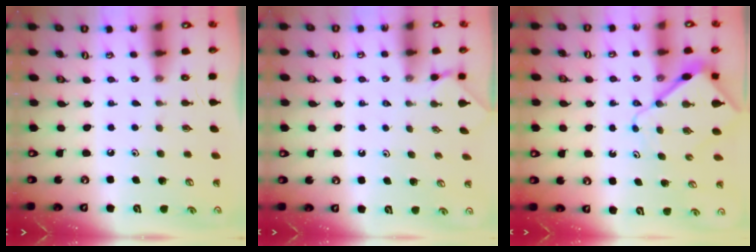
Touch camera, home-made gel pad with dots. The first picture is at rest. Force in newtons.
{"total": 0.9, "press": 0.9, "slide": 0.3}
{"total": 9.6, "press": 9.5, "slide": 0.9}